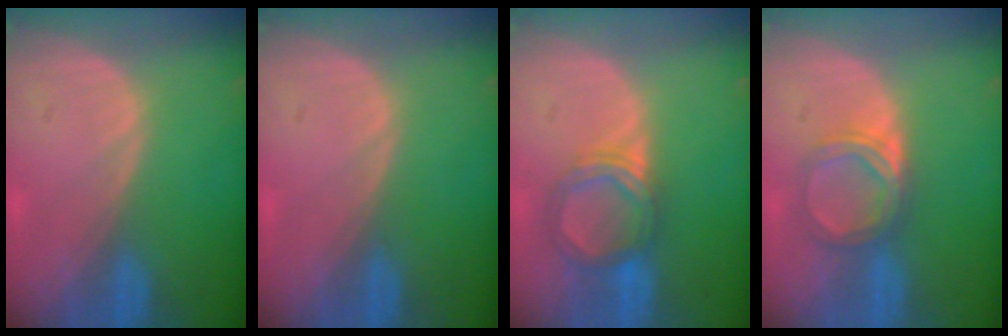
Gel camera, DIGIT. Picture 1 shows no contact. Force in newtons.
{"total": 0.0}
{"total": 5.5, "press": 5.3, "slide": 1.8}
{"total": 5.2, "press": 4.6, "slide": 2.5}